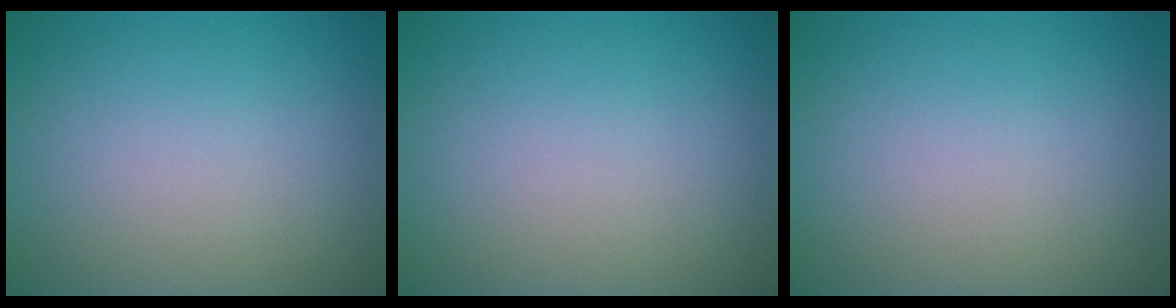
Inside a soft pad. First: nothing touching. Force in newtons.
{"total": 0.0}
{"total": 0.0}